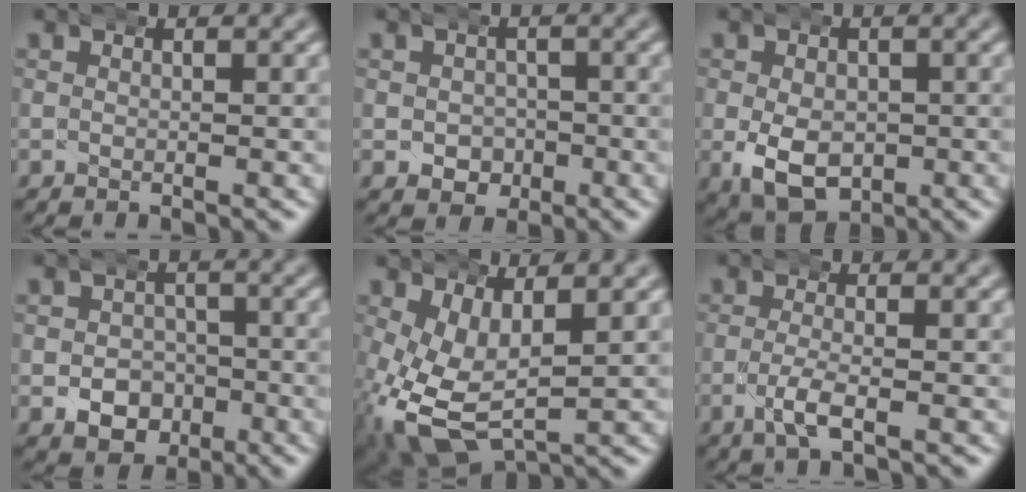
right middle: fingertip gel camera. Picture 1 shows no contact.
{"total": 3.4, "force": [-1.2, 3.0, 1.0], "torque": [-0.011, -0.011, -0.014]}
{"total": 7.8, "force": [-2.5, 6.1, 4.3], "torque": [-0.097, -0.039, -0.022]}
{"total": 5.5, "force": [-2.4, 4.6, 1.6], "torque": [-0.010, -0.017, -0.037]}
{"total": 8.7, "force": [-2.9, 6.3, 5.3], "torque": [-0.149, -0.059, -0.026]}
{"total": 2.7, "force": [-1.5, 0.7, 2.2], "torque": [-0.058, -0.010, -0.023]}